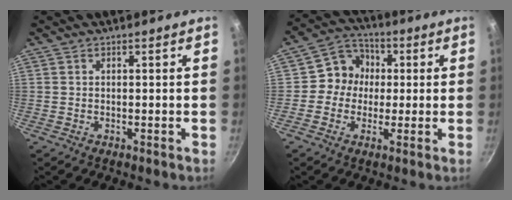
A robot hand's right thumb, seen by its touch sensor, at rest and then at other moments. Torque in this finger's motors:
{"motor_torque": [-0.25, -0.15, -0.06, 0.13, 0.07]}